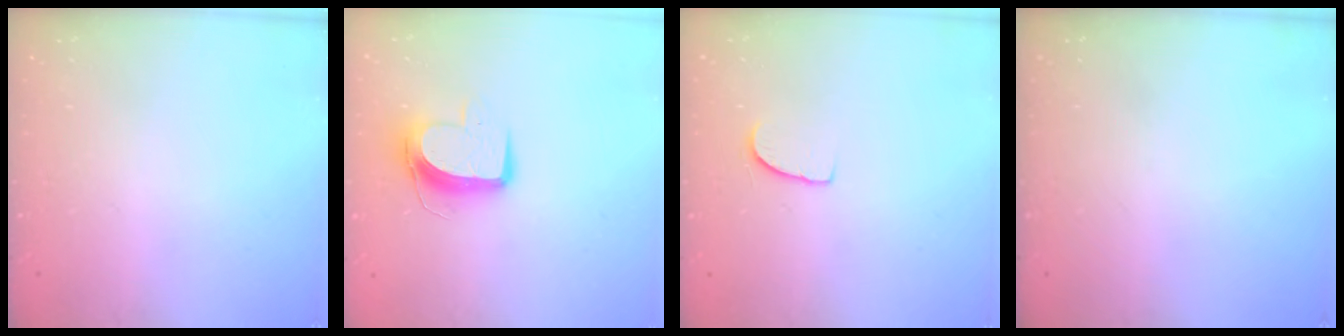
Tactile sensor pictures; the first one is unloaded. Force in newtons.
{"total": 10.2, "press": 10.2, "slide": 0.8}
{"total": 5.7, "press": 5.6, "slide": 0.5}
{"total": 0.0}